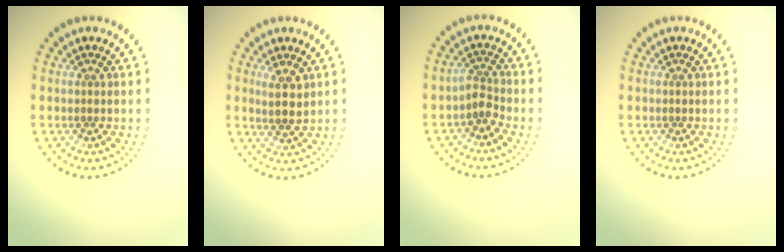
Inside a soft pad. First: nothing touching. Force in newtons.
{"total": 2.3, "press": 2.1, "slide": 0.8}
{"total": 1.8, "press": 1.3, "slide": 1.3}
{"total": 0.0}